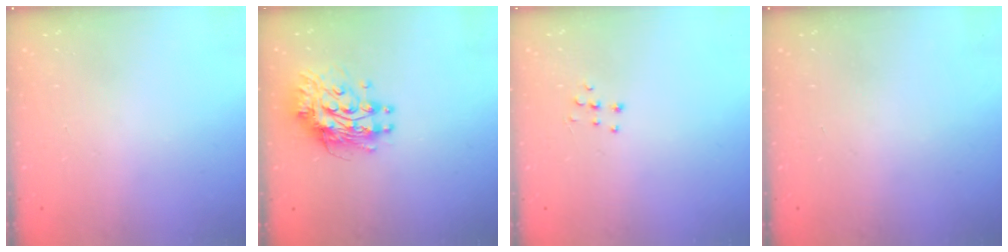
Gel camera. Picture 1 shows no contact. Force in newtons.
{"total": 11.5, "press": 11.5, "slide": 1.0}
{"total": 3.7, "press": 3.7, "slide": 0.2}
{"total": 0.0}